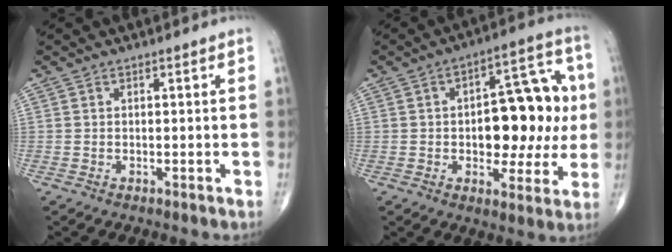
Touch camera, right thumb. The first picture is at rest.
{"total": 17.9, "force": [0.4, 9.6, 15.1], "torque": [-0.160, 0.027, 0.011]}